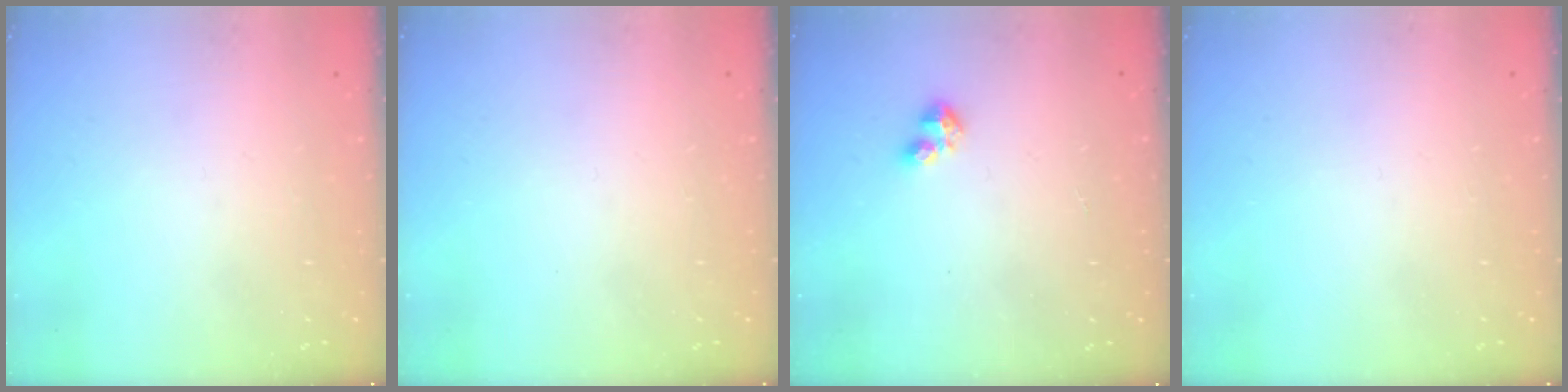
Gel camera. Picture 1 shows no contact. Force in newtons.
{"total": 0.0}
{"total": 2.4, "press": 2.4, "slide": 0.5}
{"total": 0.0}